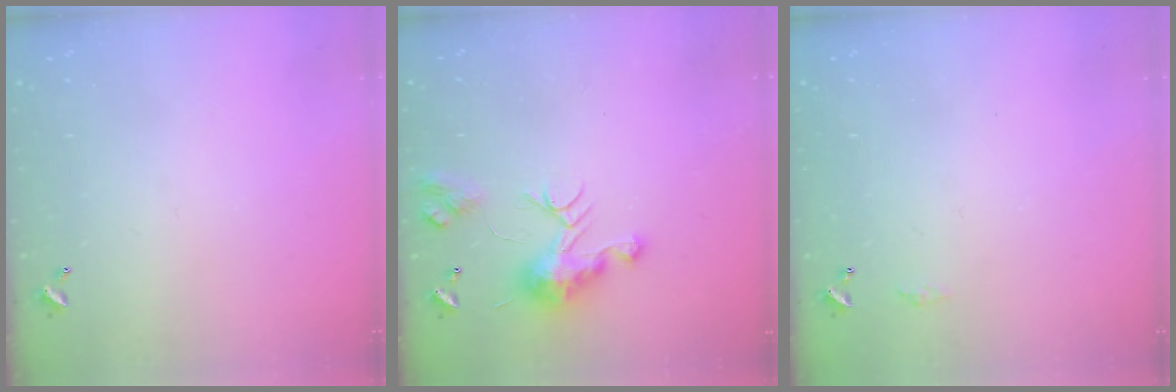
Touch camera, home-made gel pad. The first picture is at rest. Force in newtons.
{"total": 9.0, "press": 9.0, "slide": 0.5}
{"total": 2.8, "press": 2.8, "slide": 0.4}